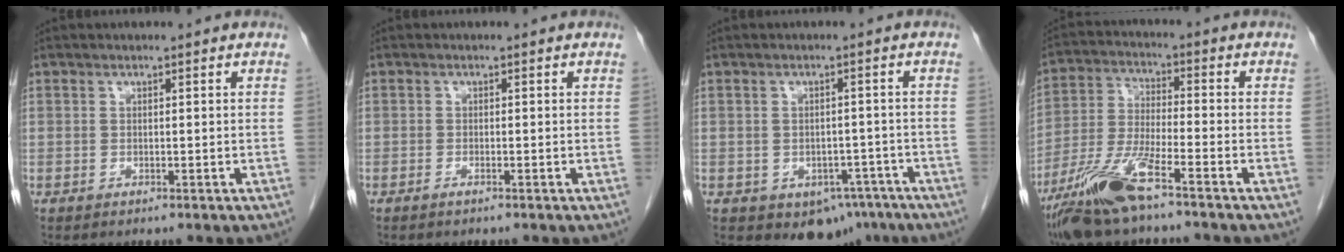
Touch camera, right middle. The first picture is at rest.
{"total": 0.6, "force": [-0.5, 0.0, 0.4], "torque": [-0.009, -0.001, -0.010]}
{"total": 7.6, "force": [-4.9, 5.0, 2.9], "torque": [-0.015, 0.013, -0.059]}
{"total": 11.0, "force": [-7.6, 1.1, 7.9], "torque": [-0.171, -0.024, -0.147]}